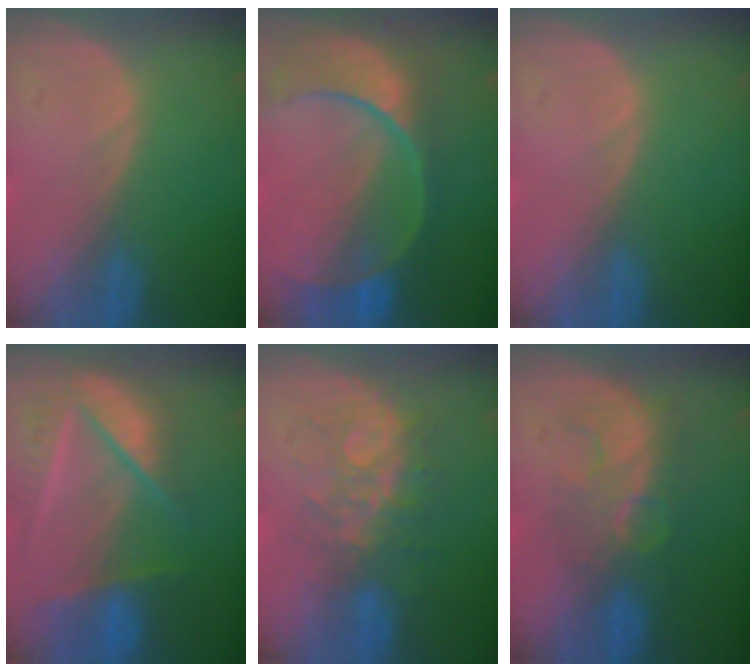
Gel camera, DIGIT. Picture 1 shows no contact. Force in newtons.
{"total": 11.2, "press": 9.4, "slide": 6.1}
{"total": 0.0}
{"total": 9.5, "press": 8.3, "slide": 4.7}
{"total": 7.7, "press": 7.1, "slide": 3.1}
{"total": 8.1, "press": 7.4, "slide": 3.2}